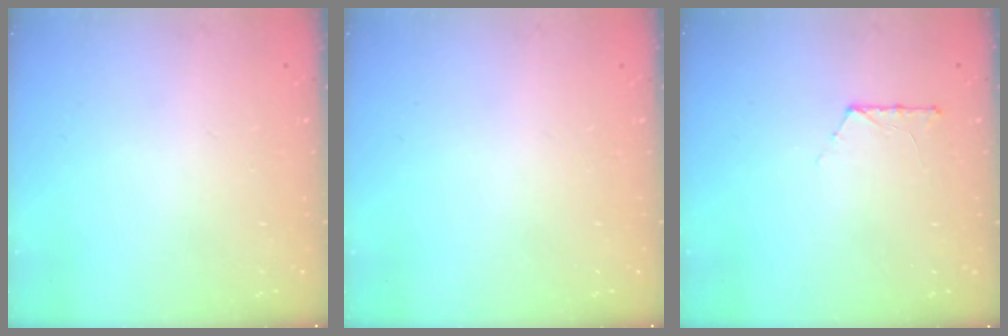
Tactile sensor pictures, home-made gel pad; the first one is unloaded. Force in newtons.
{"total": 0.0}
{"total": 6.0, "press": 6.0, "slide": 0.7}